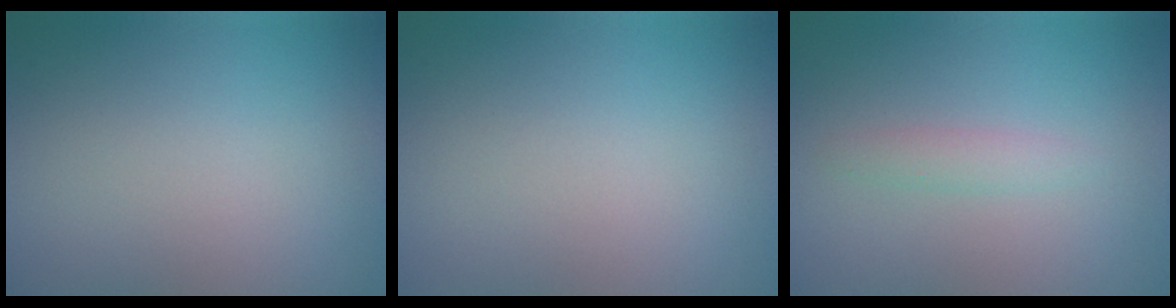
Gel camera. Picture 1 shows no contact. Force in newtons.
{"total": 0.0}
{"total": 1.2, "press": 1.2, "slide": 0.1}